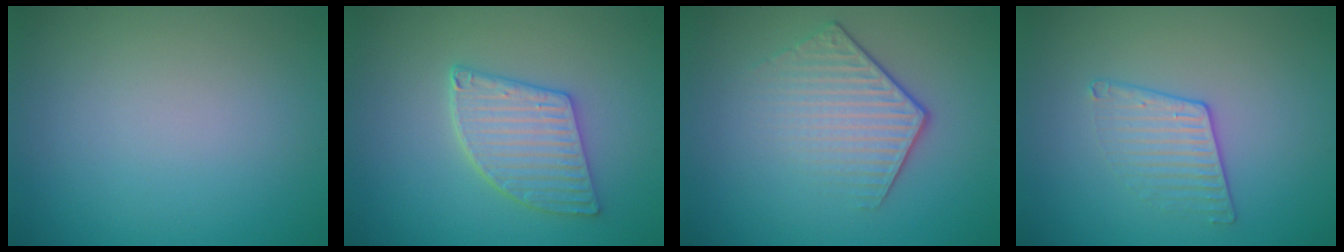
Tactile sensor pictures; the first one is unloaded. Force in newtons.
{"total": 4.1, "press": 3.6, "slide": 1.8}
{"total": 4.0, "press": 2.8, "slide": 2.9}
{"total": 2.0, "press": 1.5, "slide": 1.3}